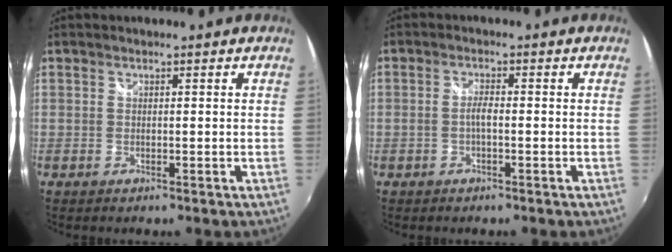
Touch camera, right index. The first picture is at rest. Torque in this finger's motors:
{"motor_torque": [0.33, -0.04, 0.21, 0.06]}